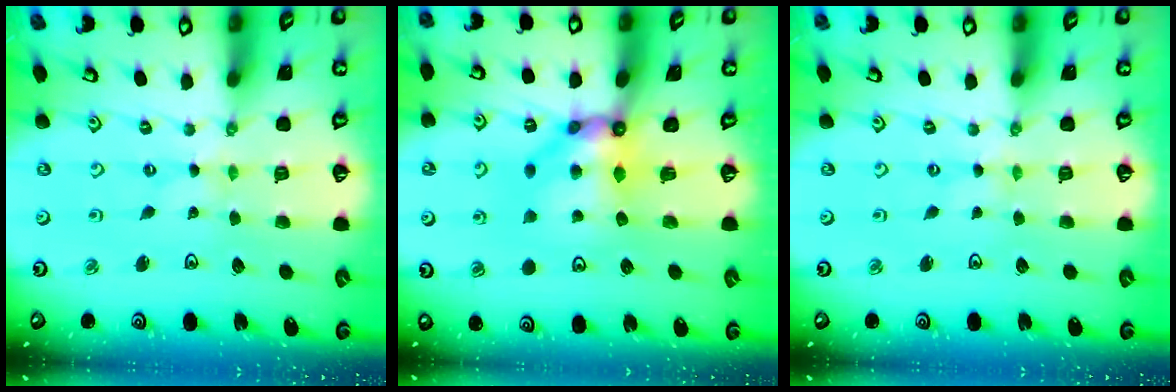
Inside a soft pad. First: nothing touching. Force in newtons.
{"total": 10.3, "press": 10.2, "slide": 0.7}
{"total": 0.0}